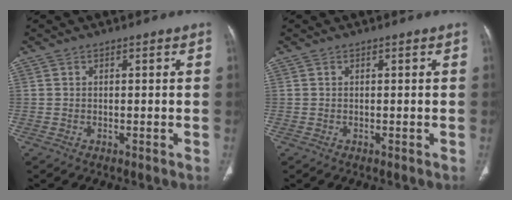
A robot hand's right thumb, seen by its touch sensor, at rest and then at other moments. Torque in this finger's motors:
{"motor_torque": [0.00, 0.00, 0.00, 0.00, 0.00]}